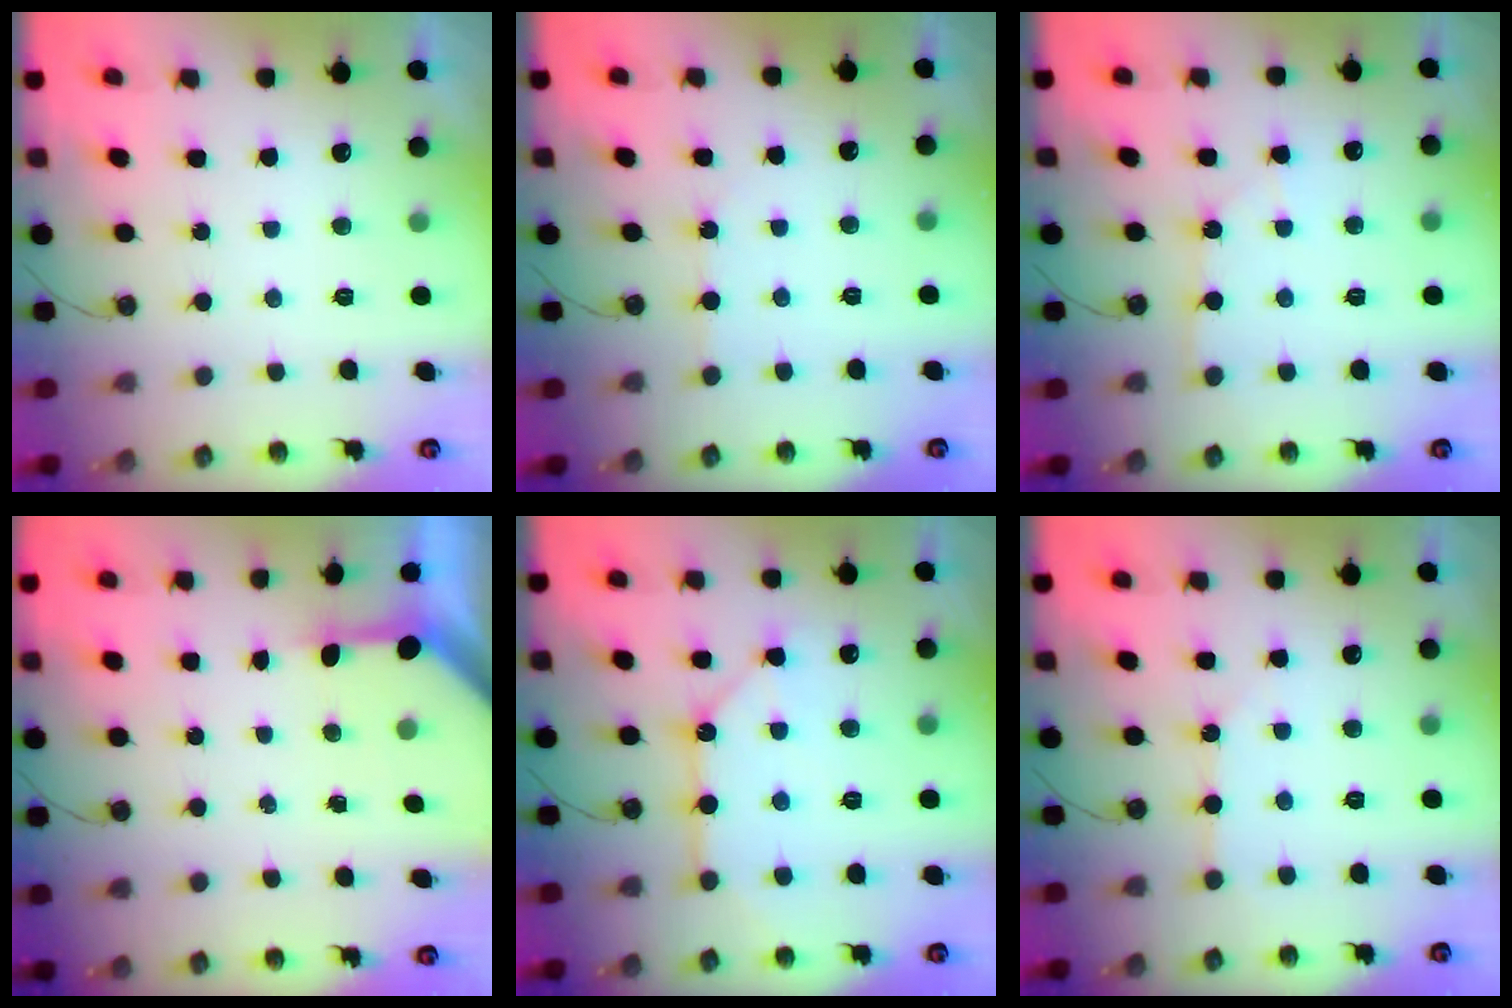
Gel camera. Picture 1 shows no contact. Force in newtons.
{"total": 2.3, "press": 2.3, "slide": 0.4}
{"total": 5.9, "press": 5.8, "slide": 0.9}
{"total": 3.5, "press": 3.5, "slide": 0.4}
{"total": 11.7, "press": 11.6, "slide": 1.2}
{"total": 2.4, "press": 2.4, "slide": 0.4}